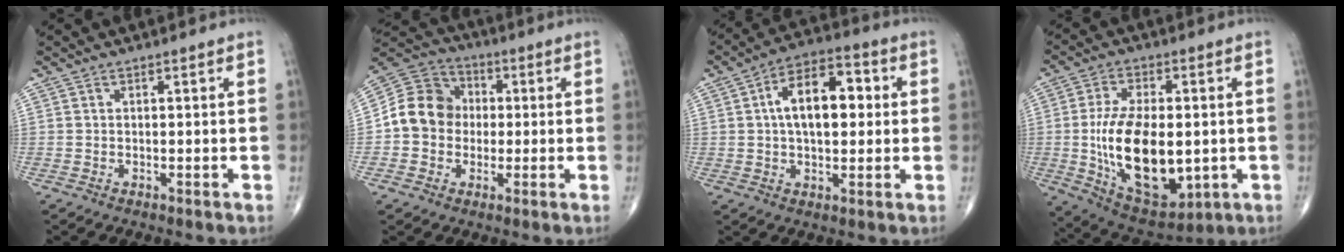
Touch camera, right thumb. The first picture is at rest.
{"total": 11.5, "force": [-0.3, 10.1, 5.5], "torque": [-0.078, 0.032, -0.017]}
{"total": 12.9, "force": [1.8, 7.1, 10.7], "torque": [-0.153, 0.023, 0.021]}
{"total": 20.2, "force": [-1.8, 10.6, 17.1], "torque": [-0.285, -0.011, -0.009]}